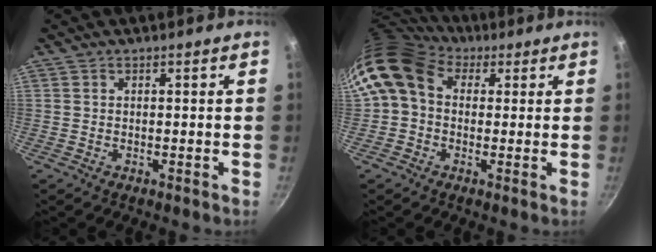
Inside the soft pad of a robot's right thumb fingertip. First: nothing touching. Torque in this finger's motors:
{"motor_torque": [1.36, 3.01, 0.47, -0.20, 0.41]}